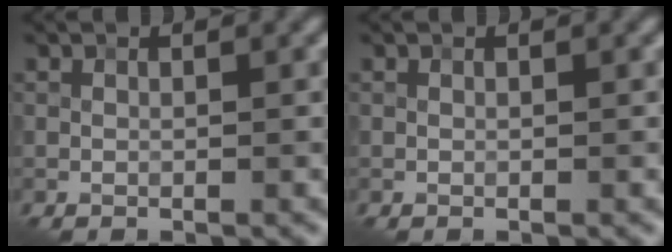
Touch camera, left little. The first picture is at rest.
{"total": 0.0}